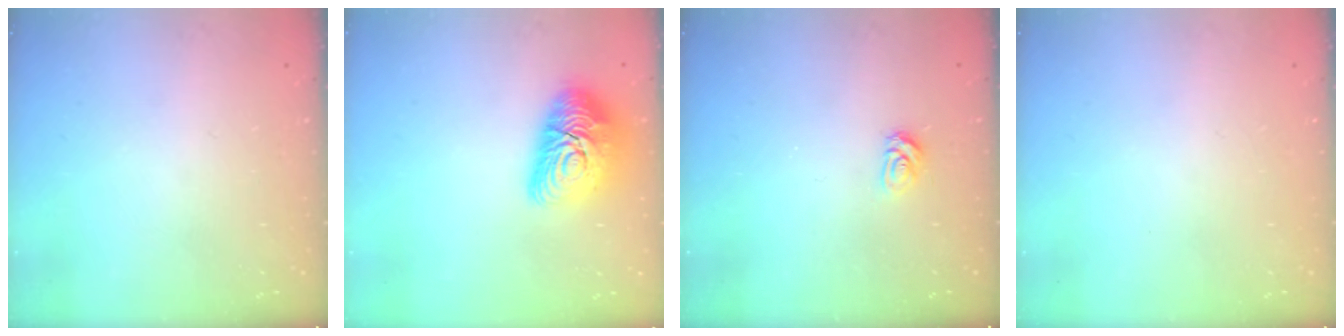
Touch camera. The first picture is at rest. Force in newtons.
{"total": 15.1, "press": 15.1, "slide": 0.8}
{"total": 3.2, "press": 3.2, "slide": 0.5}
{"total": 0.0}